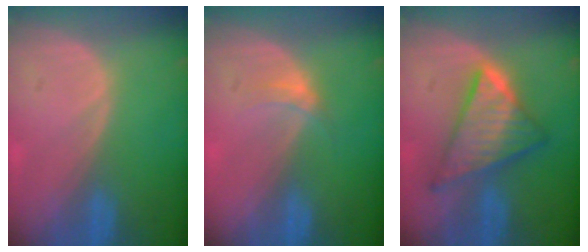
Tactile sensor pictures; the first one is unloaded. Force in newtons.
{"total": 2.3, "press": 1.9, "slide": 1.3}
{"total": 9.1, "press": 9.1, "slide": 0.6}